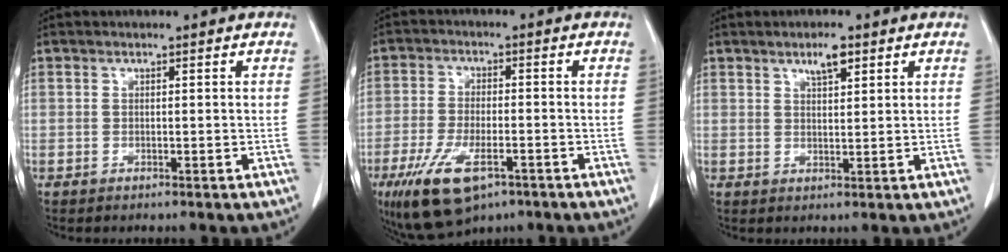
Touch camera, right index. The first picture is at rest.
{"total": 11.1, "force": [-6.2, 4.2, 8.2], "torque": [-0.161, -0.016, -0.102]}
{"total": 3.2, "force": [2.0, 0.8, 2.3], "torque": [-0.043, 0.000, 0.035]}